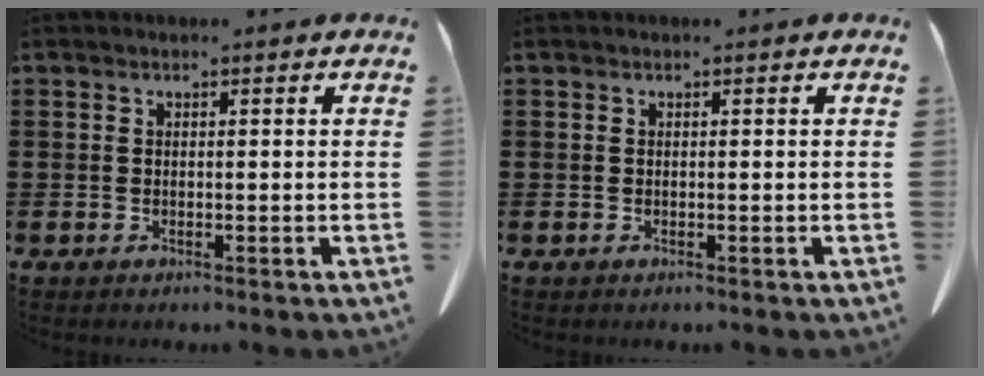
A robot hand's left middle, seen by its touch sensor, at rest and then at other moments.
{"total": 0.0}